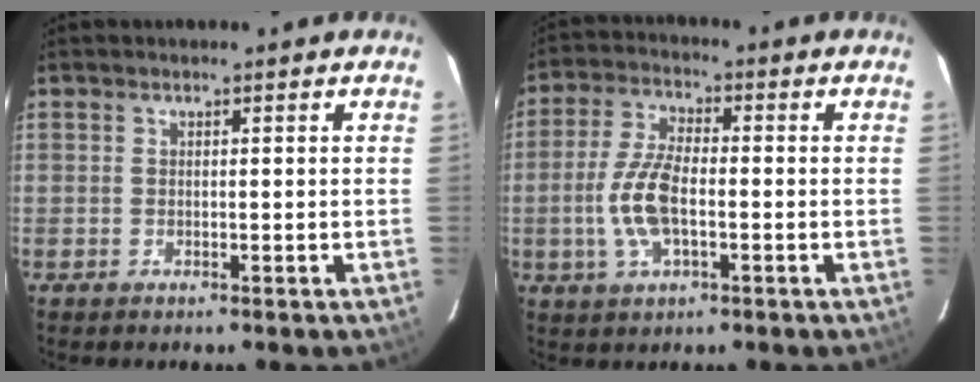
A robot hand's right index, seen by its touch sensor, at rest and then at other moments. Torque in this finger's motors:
{"motor_torque": [1.09, -0.32, 0.31, 0.08]}